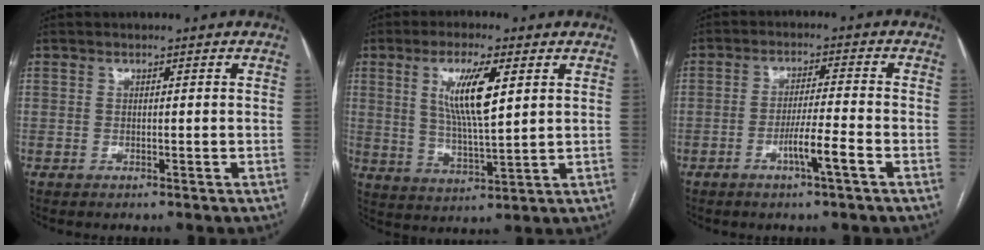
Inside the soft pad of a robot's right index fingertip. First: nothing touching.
{"total": 9.6, "force": [3.2, 1.4, 8.9], "torque": [-0.169, -0.003, 0.061]}
{"total": 5.5, "force": [-2.6, -0.4, 4.8], "torque": [-0.085, -0.006, -0.048]}